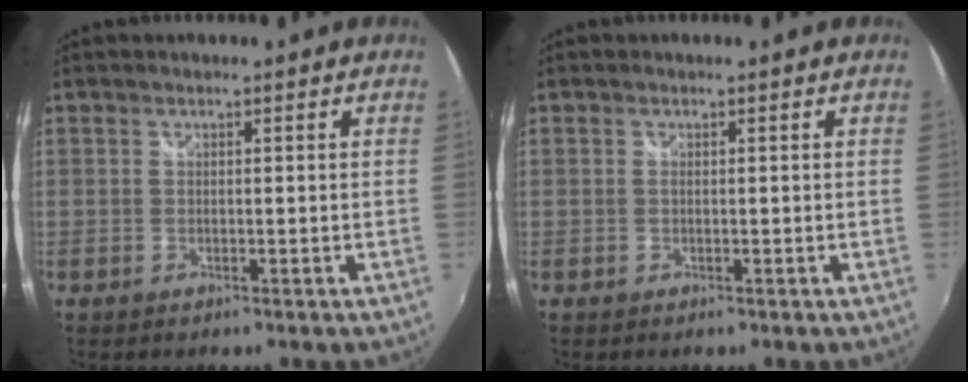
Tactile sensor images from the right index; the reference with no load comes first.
{"total": 0.0}